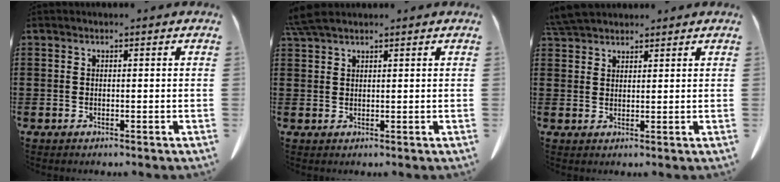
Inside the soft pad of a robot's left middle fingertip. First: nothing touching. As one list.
[{"total": 3.2, "force": [2.7, 0.4, 1.8], "torque": [-0.050, -0.003, 0.051]}, {"total": 4.6, "force": [4.2, 1.1, 1.3], "torque": [-0.039, -0.006, 0.084]}]